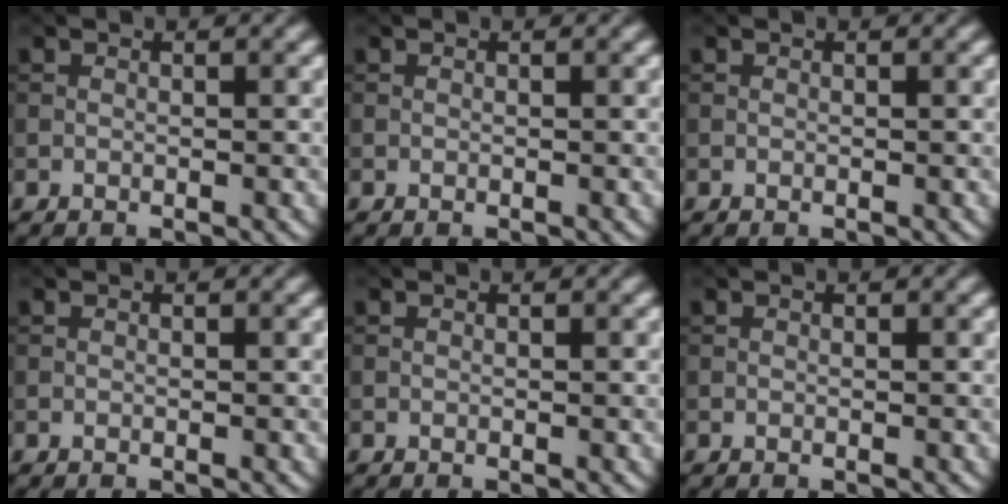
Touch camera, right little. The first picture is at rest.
{"total": 0.0}
{"total": 0.0}
{"total": 0.0}
{"total": 0.0}
{"total": 0.0}